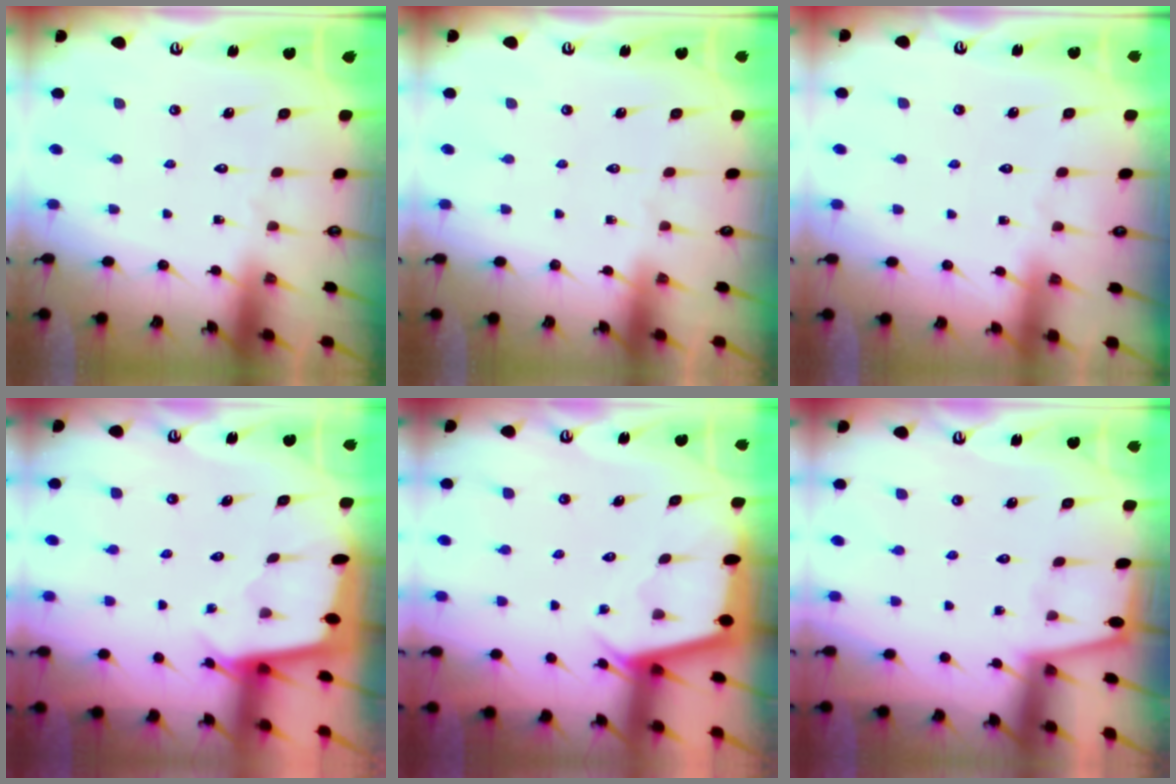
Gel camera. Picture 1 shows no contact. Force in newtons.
{"total": 0.0}
{"total": 1.4, "press": 1.4, "slide": 0.3}
{"total": 1.9, "press": 1.9, "slide": 0.2}
{"total": 2.7, "press": 2.7, "slide": 0.2}
{"total": 1.1, "press": 1.1, "slide": 0.1}